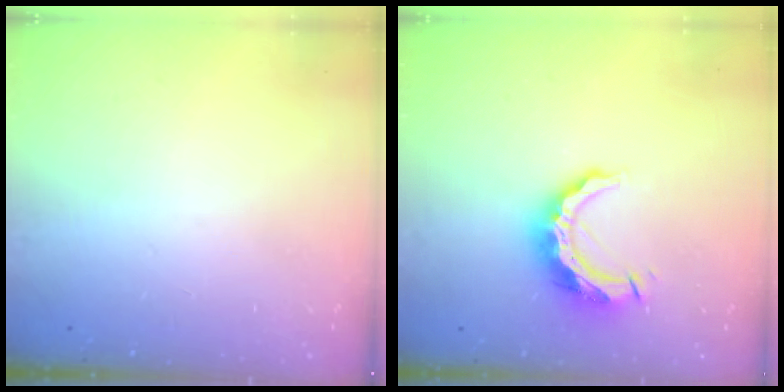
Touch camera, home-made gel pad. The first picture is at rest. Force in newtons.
{"total": 10.5, "press": 10.5, "slide": 0.3}